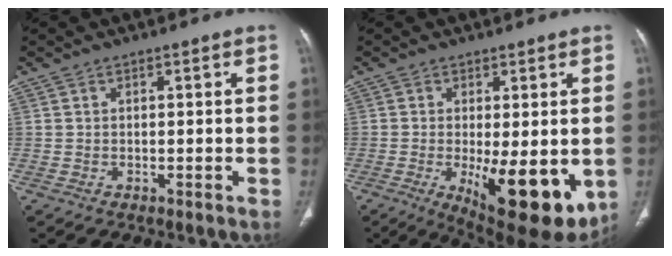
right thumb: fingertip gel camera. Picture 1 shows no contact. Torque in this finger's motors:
{"motor_torque": [2.54, 2.36, 0.71, -0.57, 0.50]}